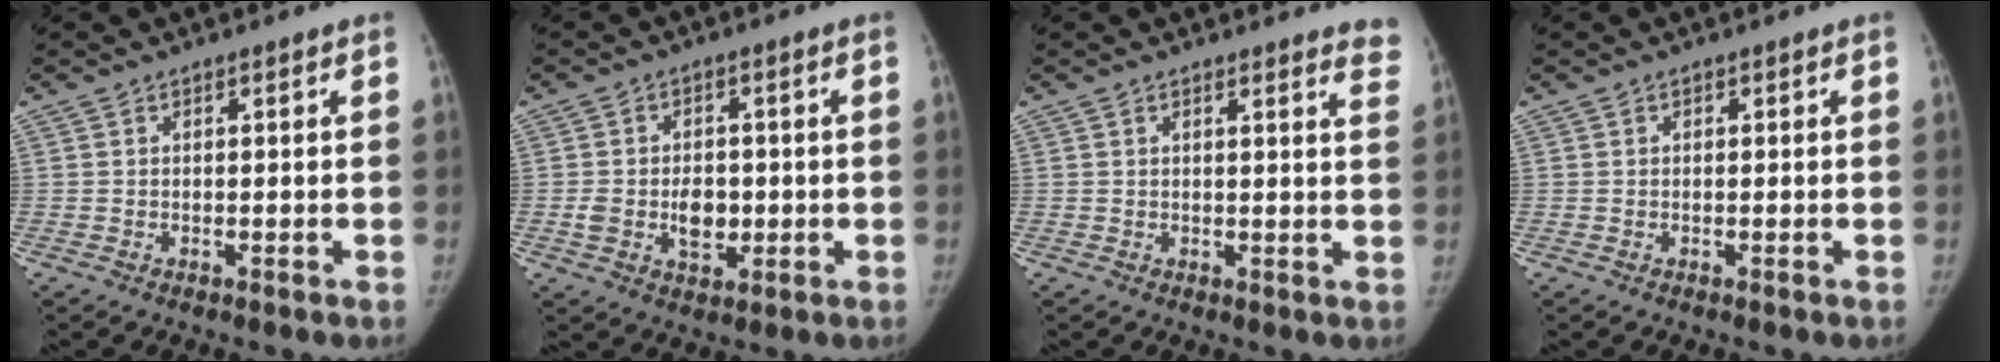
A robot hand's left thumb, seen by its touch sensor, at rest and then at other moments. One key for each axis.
{"total": 6.2, "fx": -0.8, "fy": 4.2, "fz": 4.5, "tx": -0.057, "ty": -0.001, "tz": -0.007}
{"total": 5.9, "fx": 5.5, "fy": 0.8, "fz": 2.2, "tx": -0.002, "ty": -0.026, "tz": 0.034}
{"total": 0.0}